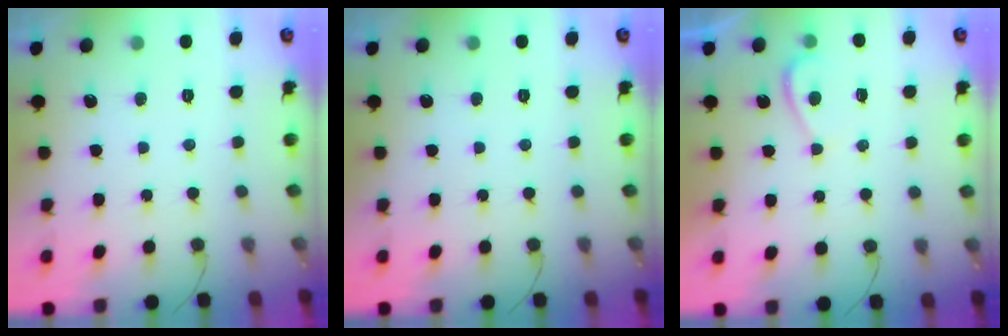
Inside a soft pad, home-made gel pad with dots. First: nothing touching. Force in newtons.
{"total": 0.0}
{"total": 2.4, "press": 2.4, "slide": 0.3}